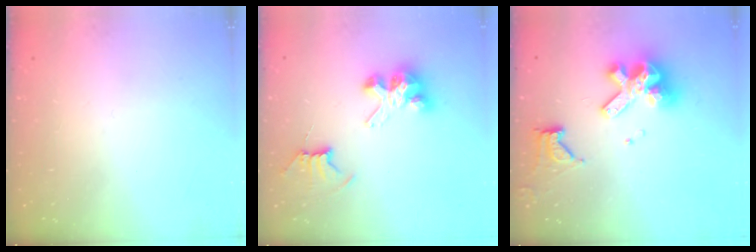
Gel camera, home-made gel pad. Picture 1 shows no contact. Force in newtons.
{"total": 7.7, "press": 7.7, "slide": 0.3}
{"total": 12.2, "press": 12.1, "slide": 1.3}